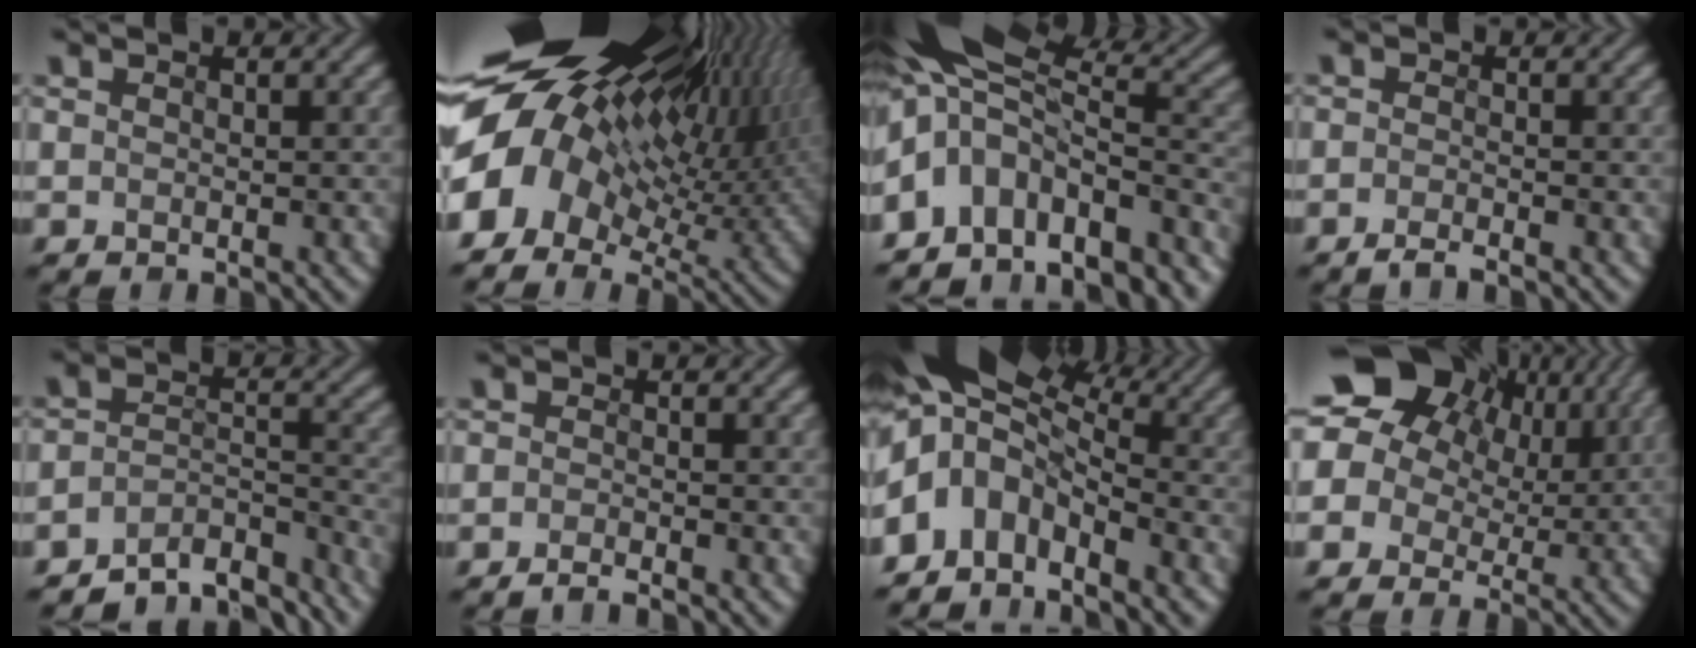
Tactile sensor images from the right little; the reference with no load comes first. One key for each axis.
{"total": 17.7, "fx": 4.2, "fy": 10.1, "fz": 13.9, "tx": -0.236, "ty": -0.017, "tz": 0.108}
{"total": 14.0, "fx": -4.5, "fy": 8.4, "fz": 10.3, "tx": -0.216, "ty": -0.006, "tz": -0.034}
{"total": 1.4, "fx": -1.2, "fy": 0.0, "fz": 0.7, "tx": -0.021, "ty": 0.002, "tz": -0.028}
{"total": 6.8, "fx": -6.1, "fy": 2.1, "fz": 2.0, "tx": -0.024, "ty": -0.004, "tz": -0.096}
{"total": 1.4, "fx": -1.2, "fy": 0.0, "fz": 0.6, "tx": -0.016, "ty": 0.002, "tz": -0.028}
{"total": 11.7, "fx": -0.9, "fy": 7.5, "fz": 8.9, "tx": -0.188, "ty": 0.005, "tz": -0.018}
{"total": 14.9, "fx": 6.2, "fy": 11.1, "fz": 7.6, "tx": -0.172, "ty": 0.037, "tz": 0.101}